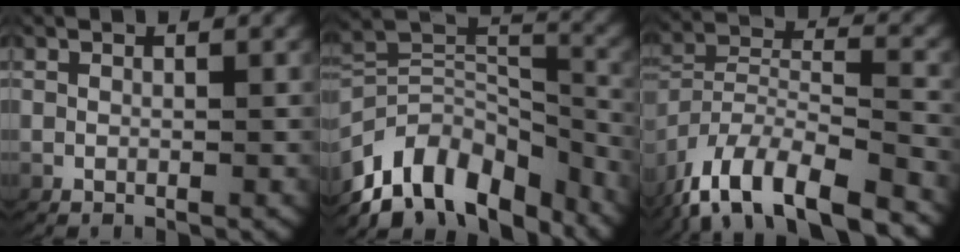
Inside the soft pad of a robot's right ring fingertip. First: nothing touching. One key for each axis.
{"total": 13.1, "fx": -6.9, "fy": 8.9, "fz": 6.7, "tx": -0.123, "ty": -0.042, "tz": -0.101}
{"total": 8.7, "fx": -5.3, "fy": 4.6, "fz": 5.2, "tx": -0.094, "ty": -0.016, "tz": -0.082}